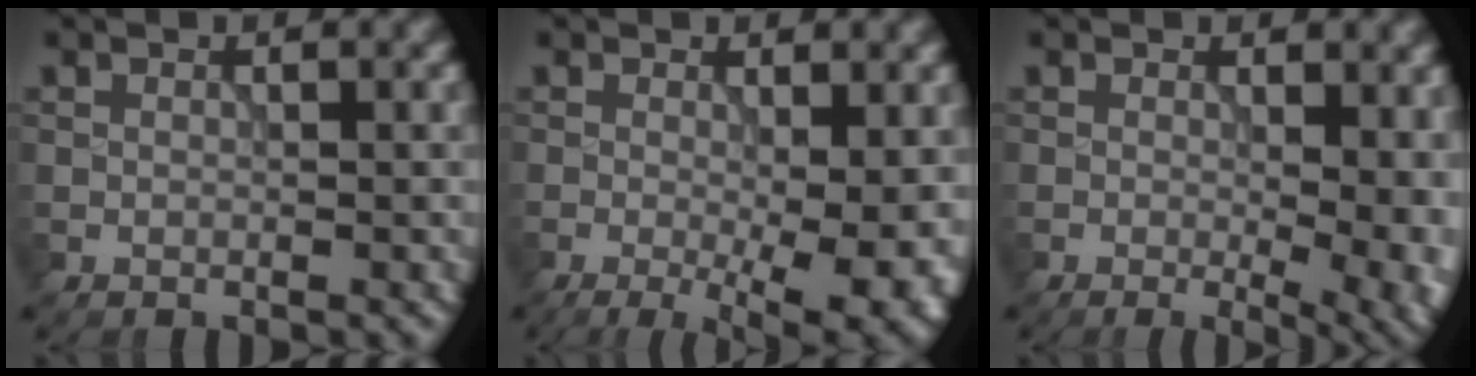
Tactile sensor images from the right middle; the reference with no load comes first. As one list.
[{"total": 8.1, "force": [-1.7, 3.0, 7.3], "torque": [-0.094, -0.015, -0.020]}, {"total": 6.6, "force": [-0.5, 3.1, 5.8], "torque": [-0.053, -0.008, -0.004]}]